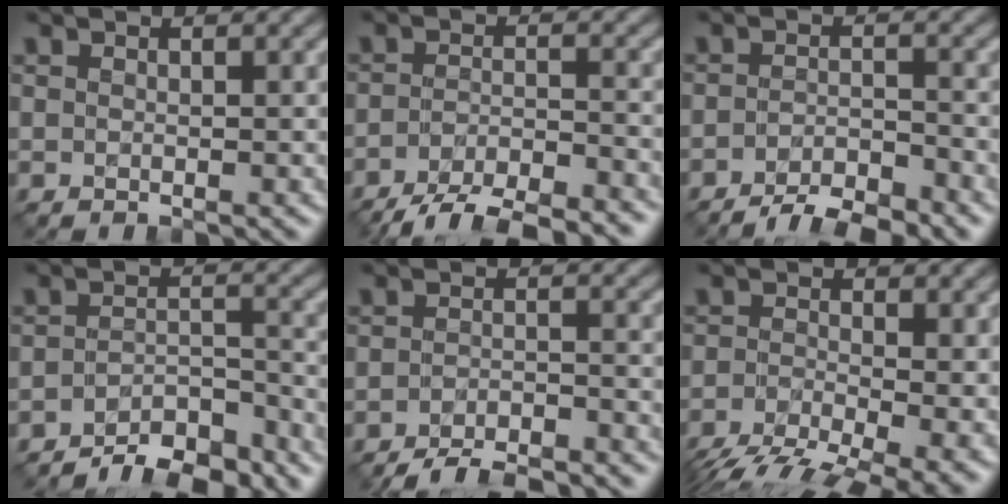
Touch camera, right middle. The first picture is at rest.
{"total": 6.6, "force": [-5.5, 1.3, 3.4], "torque": [-0.054, -0.003, -0.091]}
{"total": 4.8, "force": [-3.8, 1.1, 2.7], "torque": [-0.040, -0.001, -0.067]}
{"total": 6.5, "force": [-5.6, 1.6, 2.7], "torque": [-0.039, -0.001, -0.085]}
{"total": 6.3, "force": [-5.5, 1.3, 2.7], "torque": [-0.040, -0.005, -0.087]}
{"total": 8.3, "force": [-5.4, 2.4, 5.8], "torque": [-0.109, -0.026, -0.095]}